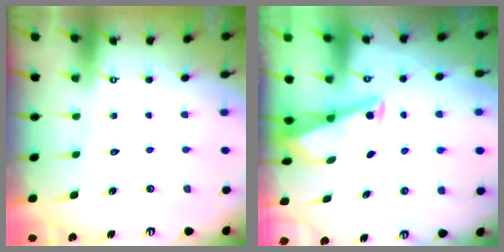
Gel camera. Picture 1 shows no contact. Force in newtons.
{"total": 2.9, "press": 2.9, "slide": 0.4}